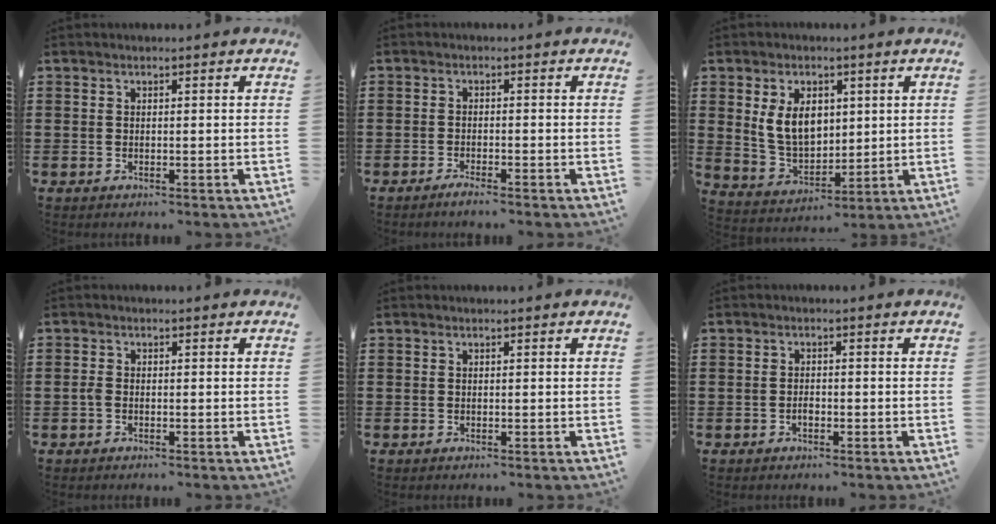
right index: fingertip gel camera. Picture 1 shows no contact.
{"total": 1.5, "force": [-1.3, -0.4, 0.6], "torque": [-0.009, -0.003, -0.024]}
{"total": 7.5, "force": [1.9, 4.9, 5.3], "torque": [-0.122, 0.008, 0.031]}
{"total": 1.1, "force": [-0.4, 0.5, 0.8], "torque": [-0.023, -0.003, -0.010]}
{"total": 0.0}
{"total": 1.1, "force": [-0.6, 0.5, 0.8], "torque": [-0.015, -0.003, -0.009]}